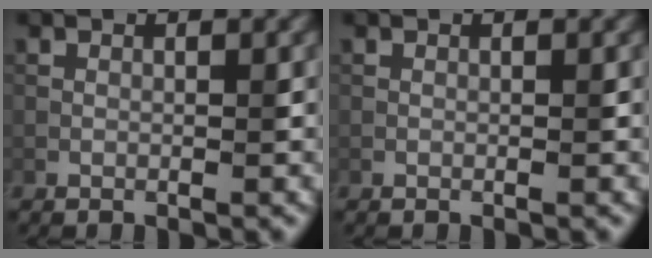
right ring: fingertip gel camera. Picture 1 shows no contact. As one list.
[{"total": 0.0}]